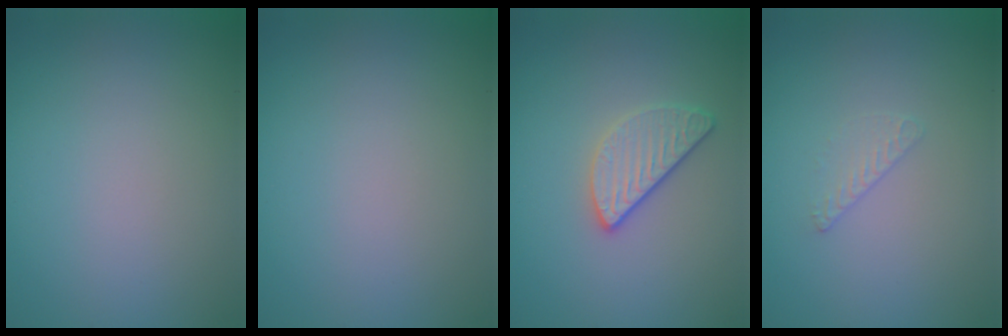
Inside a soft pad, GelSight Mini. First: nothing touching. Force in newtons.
{"total": 0.0}
{"total": 2.5, "press": 2.3, "slide": 1.0}
{"total": 0.6, "press": 0.3, "slide": 0.5}